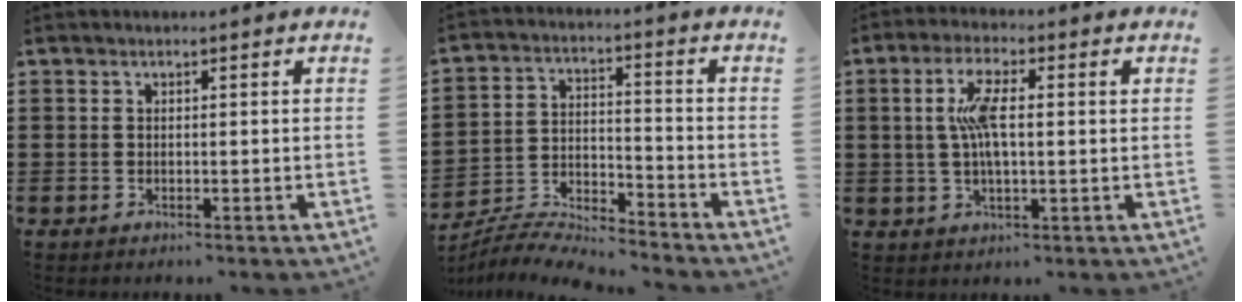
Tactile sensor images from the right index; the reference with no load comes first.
{"total": 6.1, "force": [-6.1, 0.3, 0.9], "torque": [-0.027, 0.001, -0.122]}
{"total": 7.4, "force": [0.8, 2.4, 7.0], "torque": [-0.148, 0.004, 0.007]}